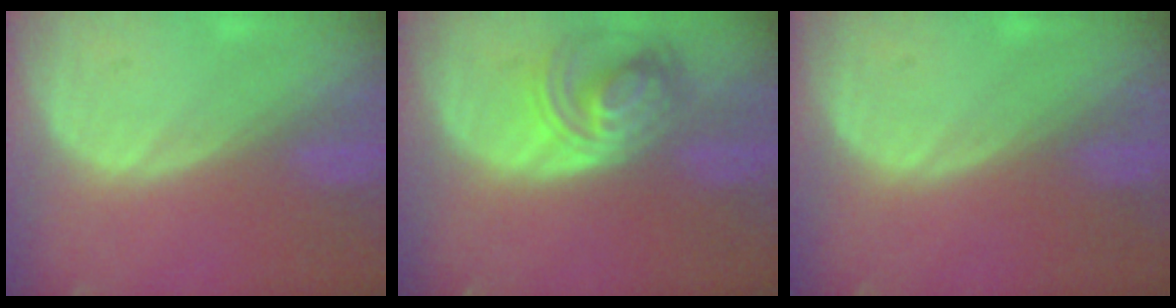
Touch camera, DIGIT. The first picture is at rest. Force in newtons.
{"total": 7.2, "press": 6.8, "slide": 2.5}
{"total": 0.0}